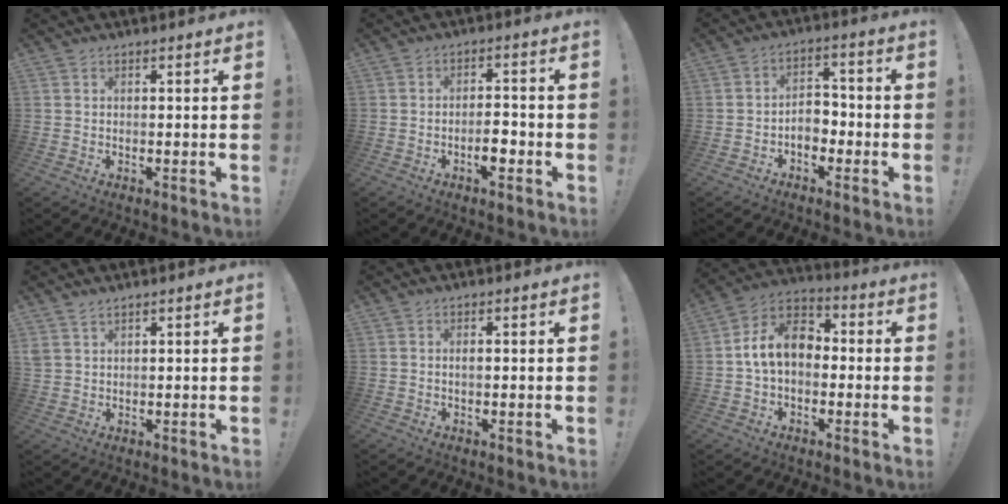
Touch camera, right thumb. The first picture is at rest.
{"total": 5.5, "force": [-2.4, 2.3, 4.4], "torque": [-0.066, 0.008, -0.042]}
{"total": 6.5, "force": [-2.1, 4.8, 3.9], "torque": [-0.059, 0.012, -0.039]}
{"total": 2.6, "force": [2.0, 1.3, 1.1], "torque": [-0.025, -0.006, 0.040]}
{"total": 0.8, "force": [0.1, 0.3, 0.7], "torque": [-0.007, -0.002, 0.000]}
{"total": 12.4, "force": [0.6, 8.6, 8.9], "torque": [-0.150, 0.018, 0.015]}